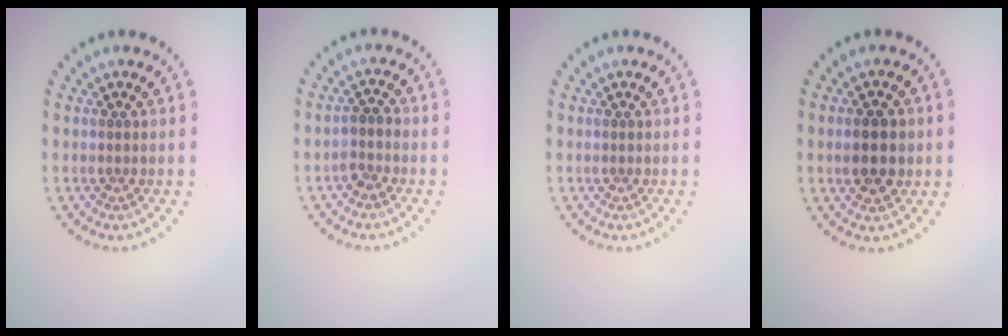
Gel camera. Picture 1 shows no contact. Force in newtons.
{"total": 1.5, "press": 1.2, "slide": 0.8}
{"total": 0.0}
{"total": 4.0, "press": 4.0, "slide": 0.2}